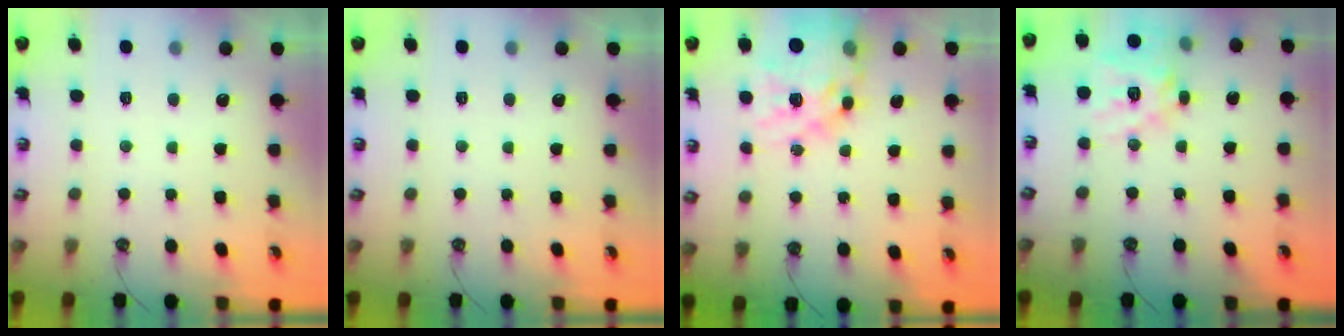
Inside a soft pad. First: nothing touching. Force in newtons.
{"total": 0.0}
{"total": 20.5, "press": 20.4, "slide": 1.7}
{"total": 16.3, "press": 16.2, "slide": 2.2}